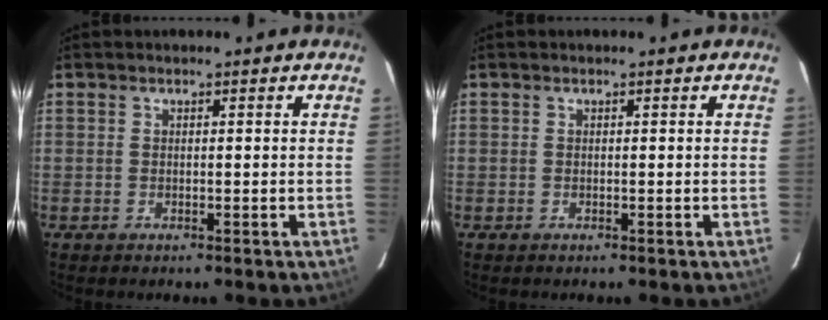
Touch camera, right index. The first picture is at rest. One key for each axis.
{"total": 0.0}